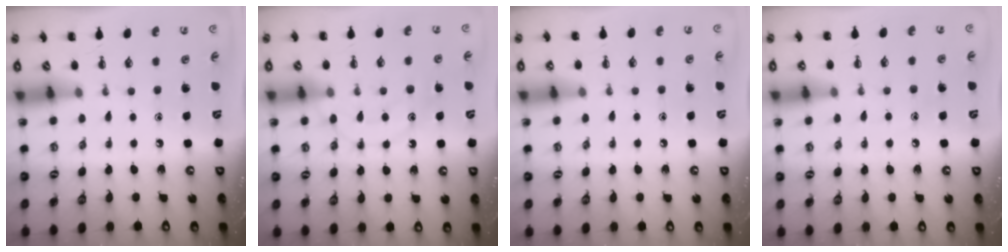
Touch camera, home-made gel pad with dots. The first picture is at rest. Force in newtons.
{"total": 11.7, "press": 11.7, "slide": 0.7}
{"total": 5.6, "press": 5.3, "slide": 1.8}
{"total": 6.7, "press": 6.5, "slide": 1.9}